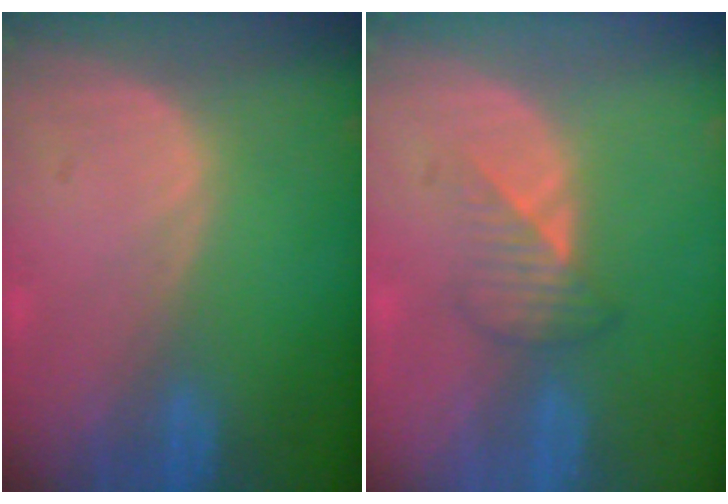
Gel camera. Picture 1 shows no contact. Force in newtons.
{"total": 3.5, "press": 3.2, "slide": 1.5}